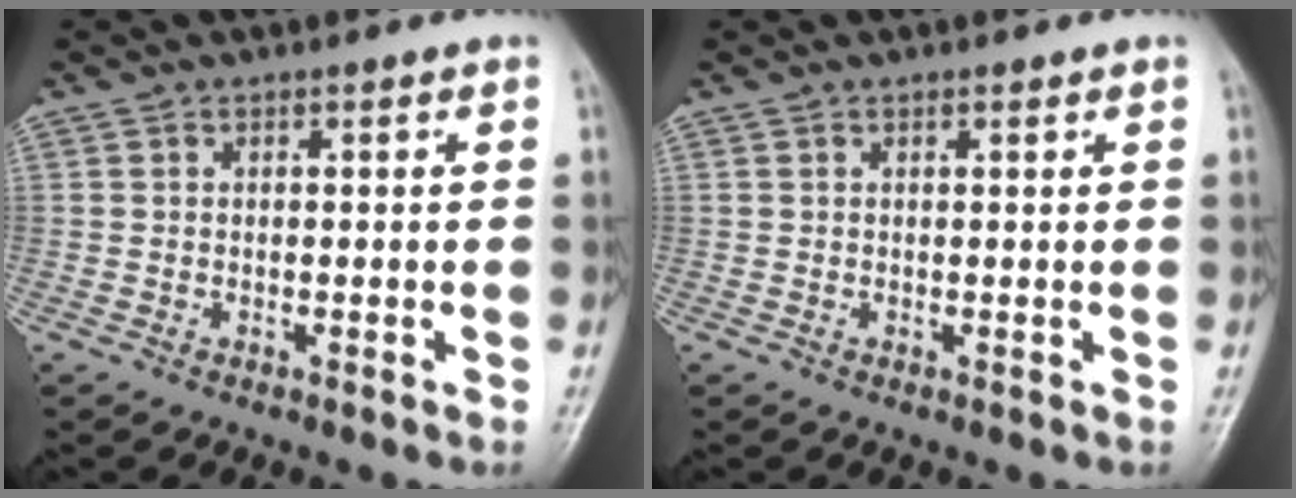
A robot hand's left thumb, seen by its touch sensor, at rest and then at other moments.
{"total": 0.7, "force": [0.4, 0.2, 0.5], "torque": [-0.009, -0.002, 0.006]}